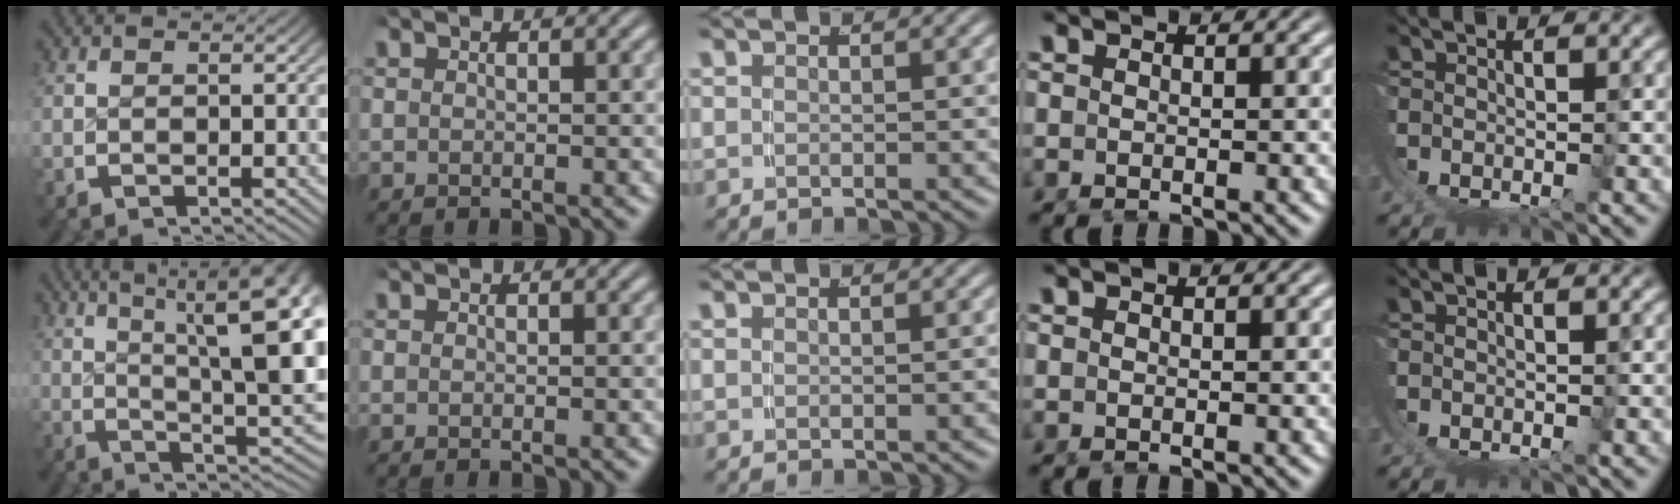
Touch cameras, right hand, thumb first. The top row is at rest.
{"thumb": {"total": 12.5, "force": [2.2, 5.9, 10.8], "torque": [-0.126, -0.020, 0.037]}}